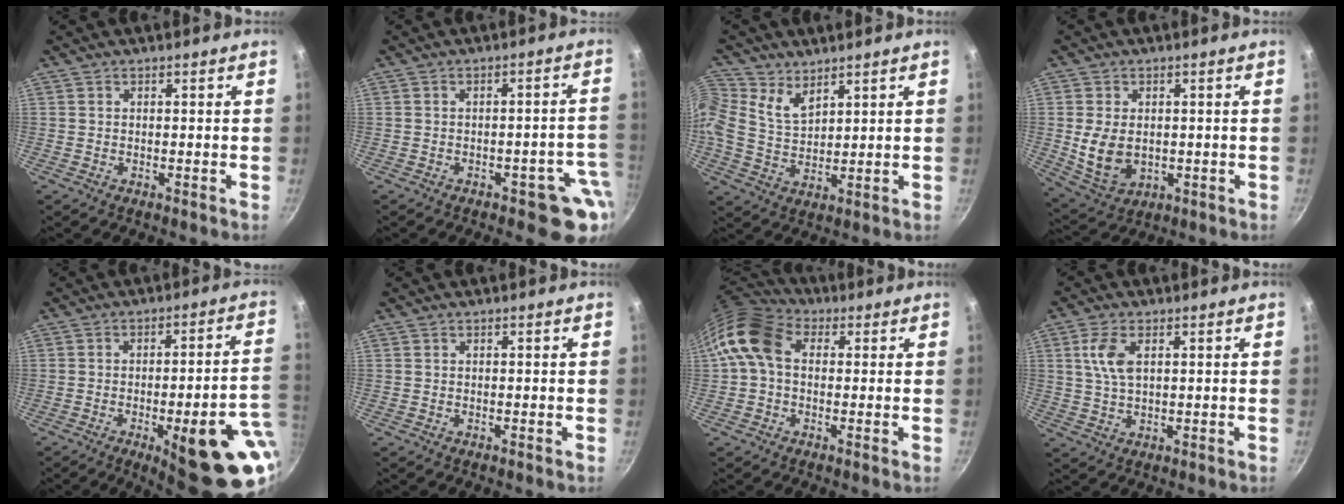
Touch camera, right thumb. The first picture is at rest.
{"total": 8.2, "force": [-3.4, 4.1, 6.2], "torque": [-0.014, 0.039, -0.034]}
{"total": 8.4, "force": [4.6, 5.6, 4.3], "torque": [-0.091, -0.007, 0.090]}
{"total": 9.0, "force": [0.0, 6.3, 6.4], "torque": [-0.113, -0.013, 0.016]}
{"total": 21.5, "force": [-7.1, 6.1, 19.4], "torque": [-0.202, 0.017, -0.086]}
{"total": 0.0}
{"total": 10.6, "force": [1.3, 7.7, 7.1], "torque": [-0.122, 0.025, 0.002]}
{"total": 5.8, "force": [1.7, 3.0, 4.7], "torque": [-0.095, -0.001, 0.034]}